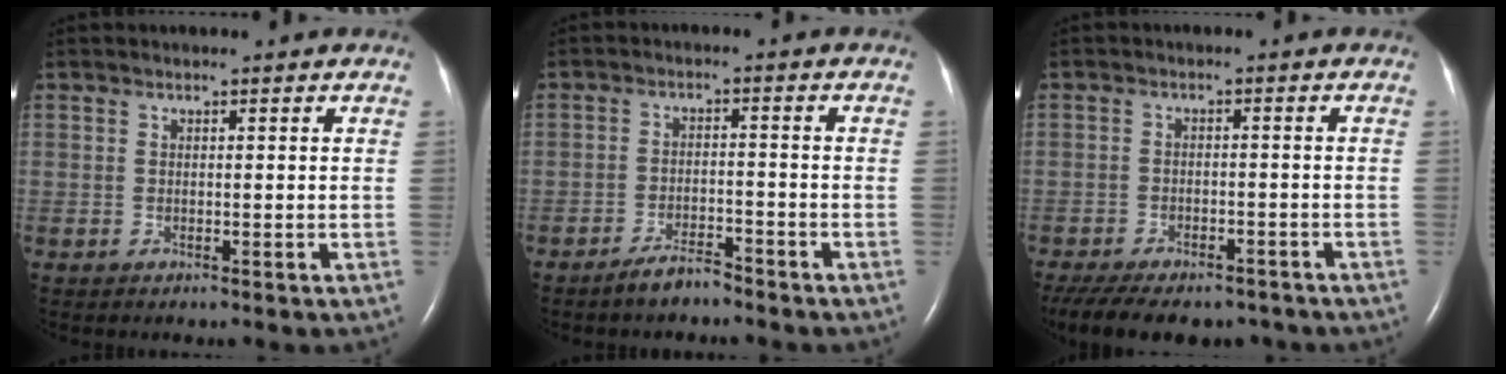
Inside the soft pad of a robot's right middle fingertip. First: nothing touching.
{"total": 3.7, "force": [-3.3, 0.7, 1.5], "torque": [-0.034, -0.004, -0.060]}
{"total": 16.1, "force": [-12.8, 6.7, 7.0], "torque": [-0.179, -0.015, -0.173]}